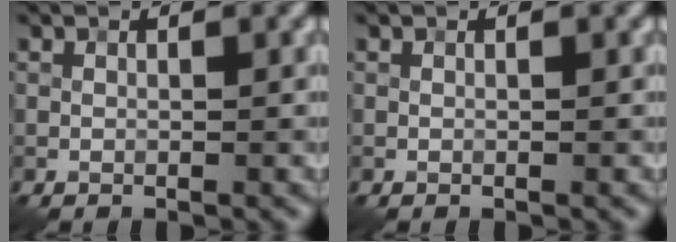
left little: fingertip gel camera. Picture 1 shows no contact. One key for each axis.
{"total": 0.0}